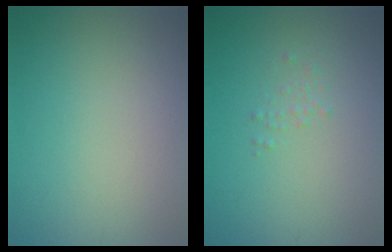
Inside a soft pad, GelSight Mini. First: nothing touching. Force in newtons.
{"total": 0.6, "press": 0.6, "slide": 0.1}